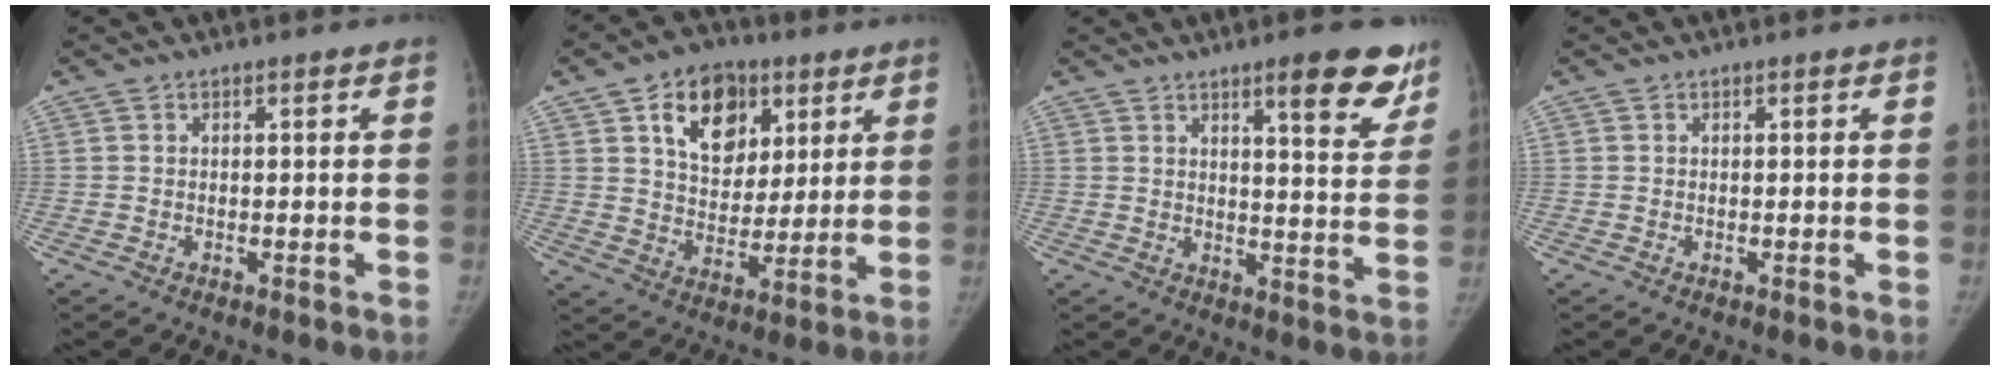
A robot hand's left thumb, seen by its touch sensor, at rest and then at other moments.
{"total": 14.7, "force": [6.5, 10.3, 8.3], "torque": [-0.085, -0.020, 0.111]}
{"total": 11.2, "force": [7.3, 2.7, 8.1], "torque": [-0.069, -0.041, 0.094]}
{"total": 0.0}